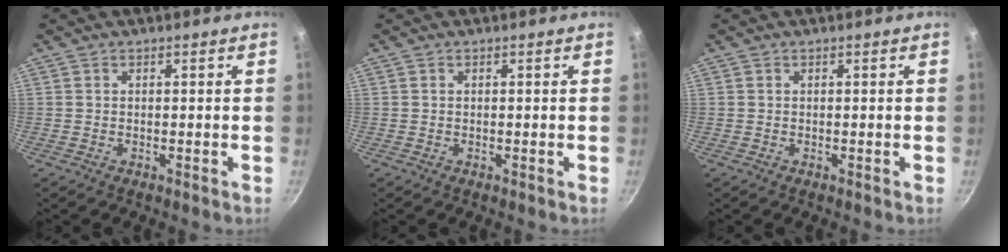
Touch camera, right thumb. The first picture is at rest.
{"total": 0.0}
{"total": 0.0}